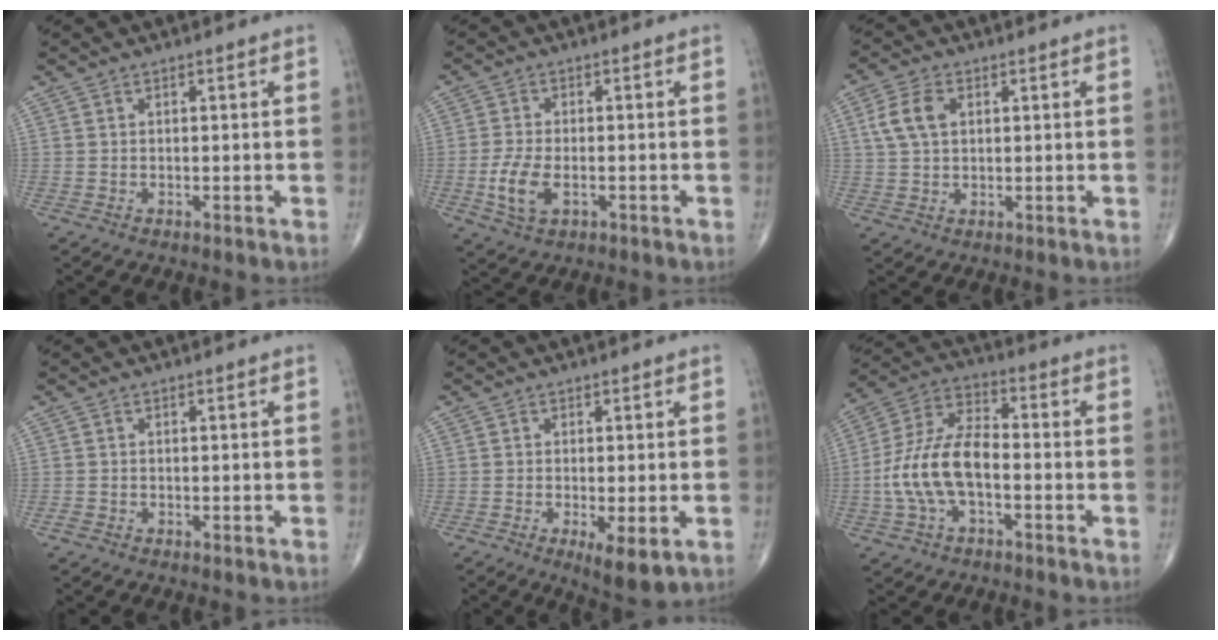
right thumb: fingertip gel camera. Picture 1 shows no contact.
{"total": 6.3, "force": [-1.8, 3.3, 5.1], "torque": [-0.113, -0.001, -0.031]}
{"total": 6.2, "force": [1.7, 3.9, 4.5], "torque": [-0.095, 0.007, 0.031]}
{"total": 0.9, "force": [-0.5, 0.6, 0.5], "torque": [-0.012, -0.001, -0.012]}
{"total": 6.0, "force": [-1.9, 1.8, 5.4], "torque": [-0.088, -0.017, -0.027]}
{"total": 13.4, "force": [-2.7, 6.9, 11.1], "torque": [-0.230, 0.039, -0.056]}